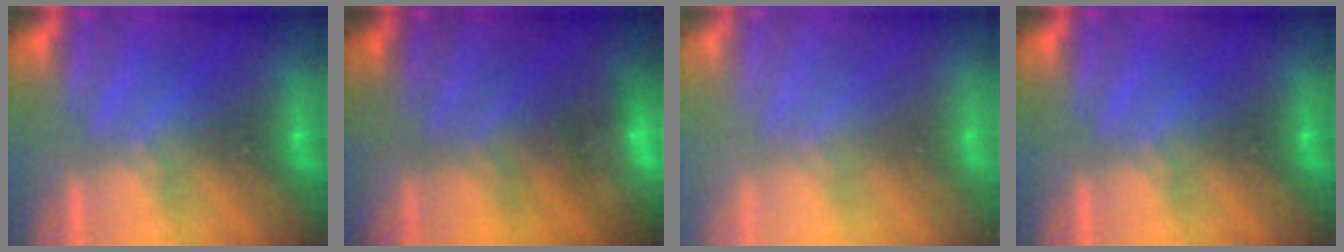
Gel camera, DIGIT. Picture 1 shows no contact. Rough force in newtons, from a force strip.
{"total": 3.8}
{"total": 2.4}
{"total": 0.0}